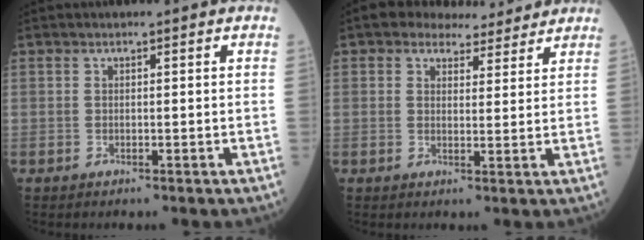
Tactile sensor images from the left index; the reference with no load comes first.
{"total": 6.8, "force": [5.9, 2.9, 1.7], "torque": [-0.014, 0.012, 0.076]}